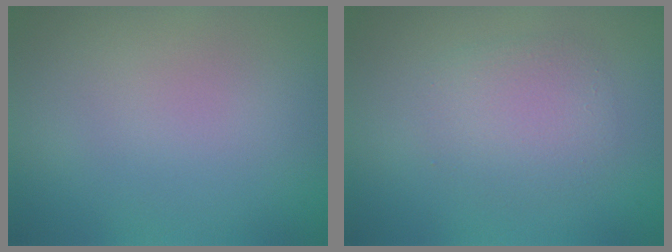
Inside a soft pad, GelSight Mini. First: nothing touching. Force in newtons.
{"total": 2.9, "press": 2.9, "slide": 0.1}